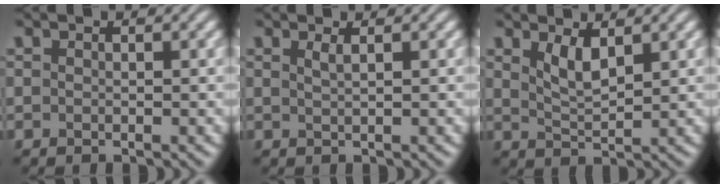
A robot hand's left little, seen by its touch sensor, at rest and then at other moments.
{"total": 1.1, "force": [0.6, 0.4, 0.9], "torque": [-0.008, 0.002, 0.007]}
{"total": 2.5, "force": [1.4, 0.7, 1.9], "torque": [-0.040, -0.008, 0.032]}